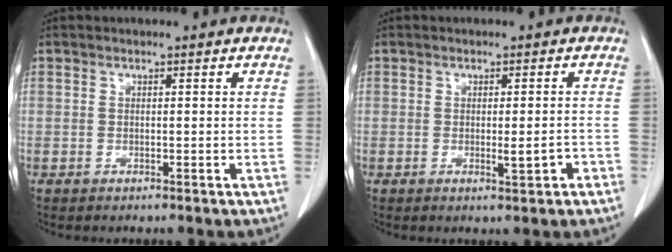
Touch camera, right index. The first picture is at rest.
{"total": 2.6, "force": [-1.0, 0.5, 2.3], "torque": [-0.031, -0.002, -0.010]}